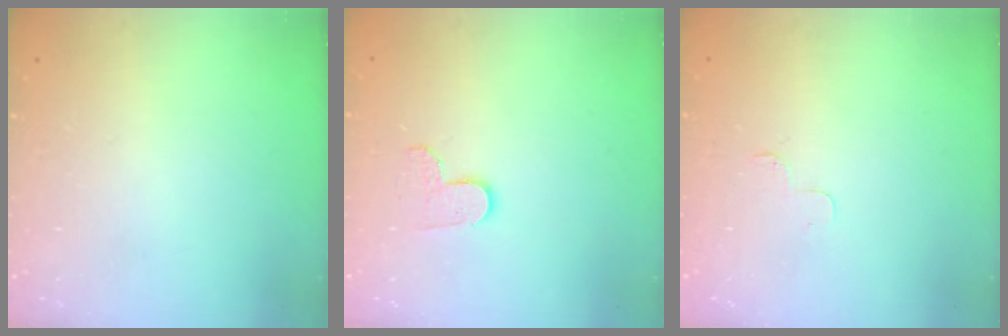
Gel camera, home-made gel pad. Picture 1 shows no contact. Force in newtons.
{"total": 6.3, "press": 6.3, "slide": 0.5}
{"total": 3.6, "press": 3.6, "slide": 0.4}